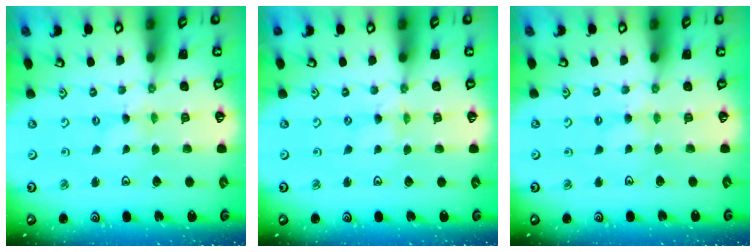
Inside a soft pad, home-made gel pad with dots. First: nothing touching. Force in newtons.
{"total": 0.0}
{"total": 2.4, "press": 2.4, "slide": 0.5}